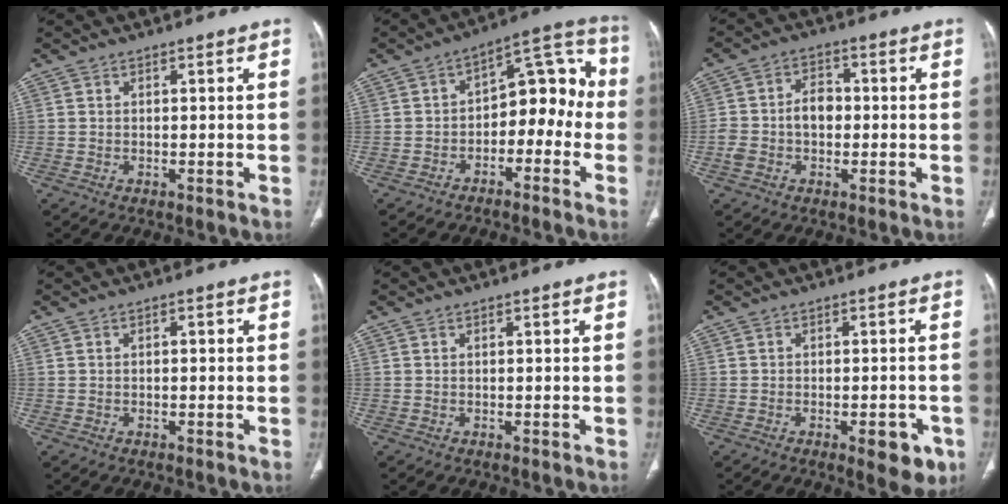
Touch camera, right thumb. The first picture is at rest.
{"total": 12.6, "force": [-2.9, 7.9, 9.4], "torque": [-0.078, 0.063, -0.051]}
{"total": 6.9, "force": [-0.8, 4.9, 4.8], "torque": [-0.087, 0.027, -0.017]}
{"total": 0.9, "force": [-0.1, 0.5, 0.8], "torque": [-0.012, 0.003, -0.002]}
{"total": 0.0}
{"total": 6.6, "force": [-3.0, 2.8, 5.2], "torque": [-0.046, 0.005, -0.032]}